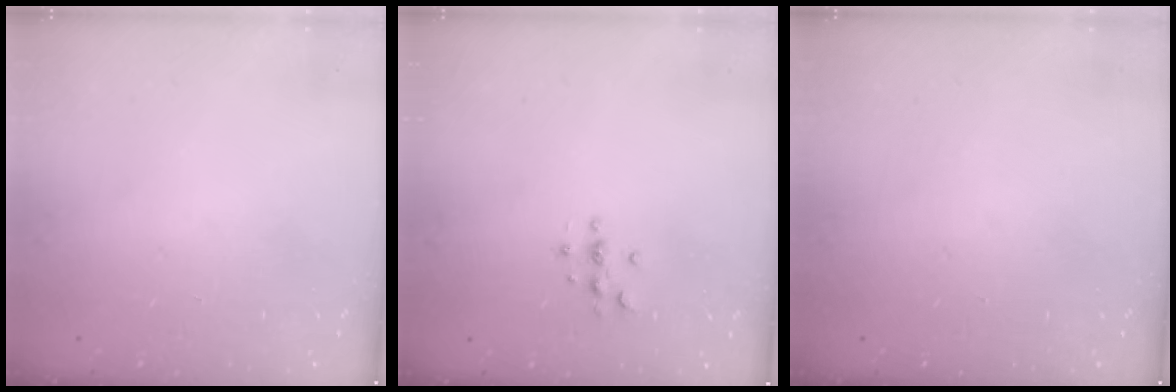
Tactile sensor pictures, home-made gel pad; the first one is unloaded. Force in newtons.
{"total": 3.0, "press": 3.0, "slide": 0.3}
{"total": 0.0}